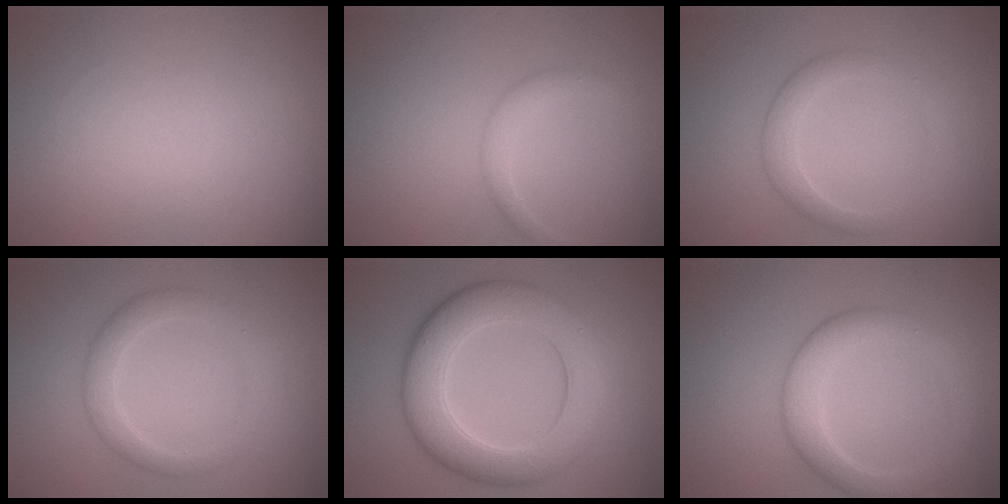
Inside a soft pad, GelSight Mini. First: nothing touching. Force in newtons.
{"total": 1.6, "press": 1.6, "slide": 0.1}
{"total": 2.2, "press": 2.2, "slide": 0.1}
{"total": 2.7, "press": 2.7, "slide": 0.1}
{"total": 7.6, "press": 7.6, "slide": 0.5}
{"total": 3.6, "press": 3.6, "slide": 0.2}